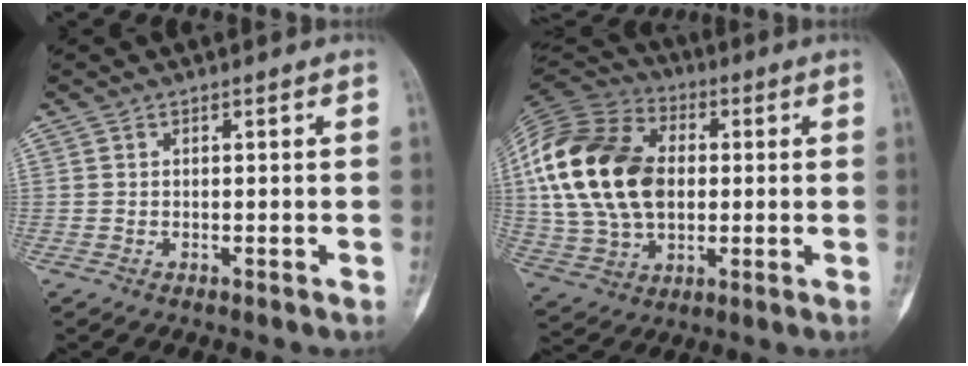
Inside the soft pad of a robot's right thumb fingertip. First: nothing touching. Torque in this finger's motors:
{"motor_torque": [0.64, 0.63, 2.20, 0.23, 0.17]}